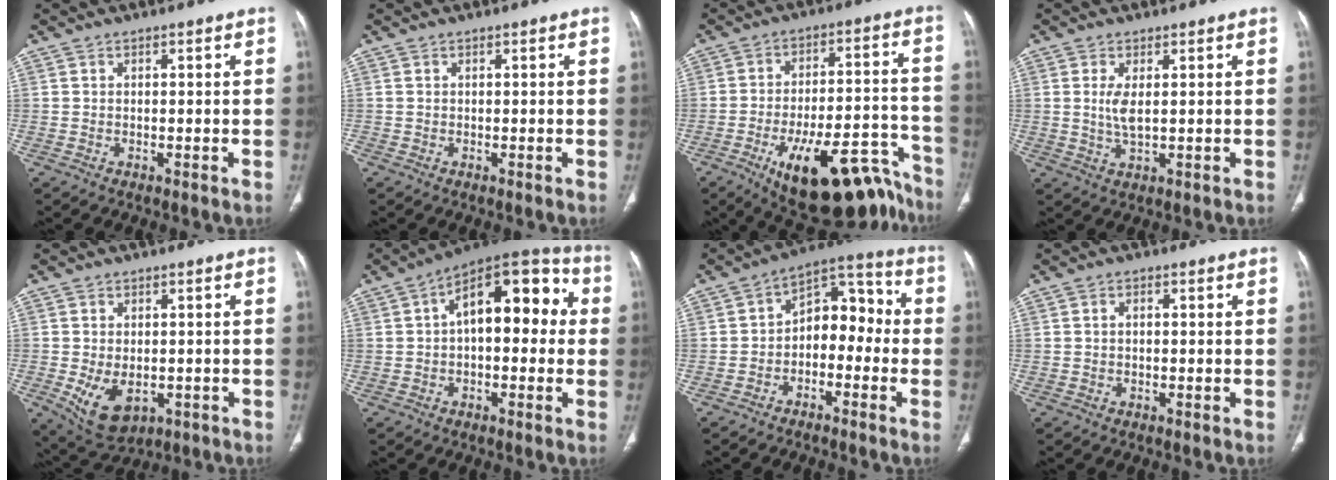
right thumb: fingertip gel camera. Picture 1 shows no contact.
{"total": 0.0}
{"total": 22.0, "force": [-15.1, 8.0, 13.8], "torque": [-0.123, 0.100, -0.223]}
{"total": 3.7, "force": [0.7, 1.3, 3.4], "torque": [-0.077, -0.011, 0.020]}
{"total": 8.4, "force": [-2.1, 5.4, 6.1], "torque": [-0.098, -0.005, -0.017]}
{"total": 16.6, "force": [2.2, 8.5, 14.1], "torque": [-0.169, 0.049, 0.023]}
{"total": 11.3, "force": [-1.4, 7.5, 8.4], "torque": [-0.083, 0.051, -0.041]}
{"total": 1.1, "force": [0.0, 0.7, 0.8], "torque": [-0.014, 0.005, 0.000]}